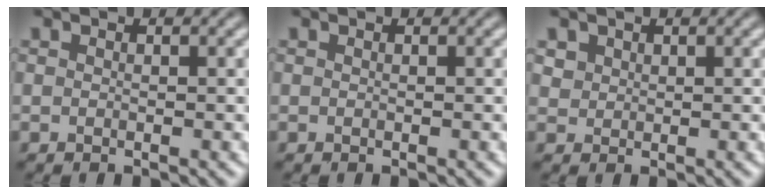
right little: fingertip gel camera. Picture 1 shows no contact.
{"total": 0.0}
{"total": 1.0, "force": [0.6, 0.8, 0.2], "torque": [-0.003, -0.003, 0.016]}